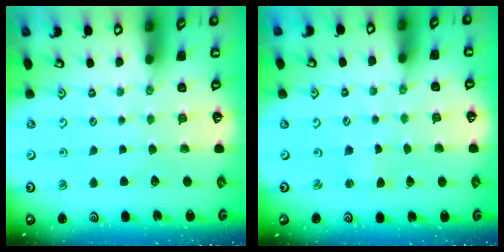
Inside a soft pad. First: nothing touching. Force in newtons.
{"total": 1.0, "press": 1.0, "slide": 0.2}